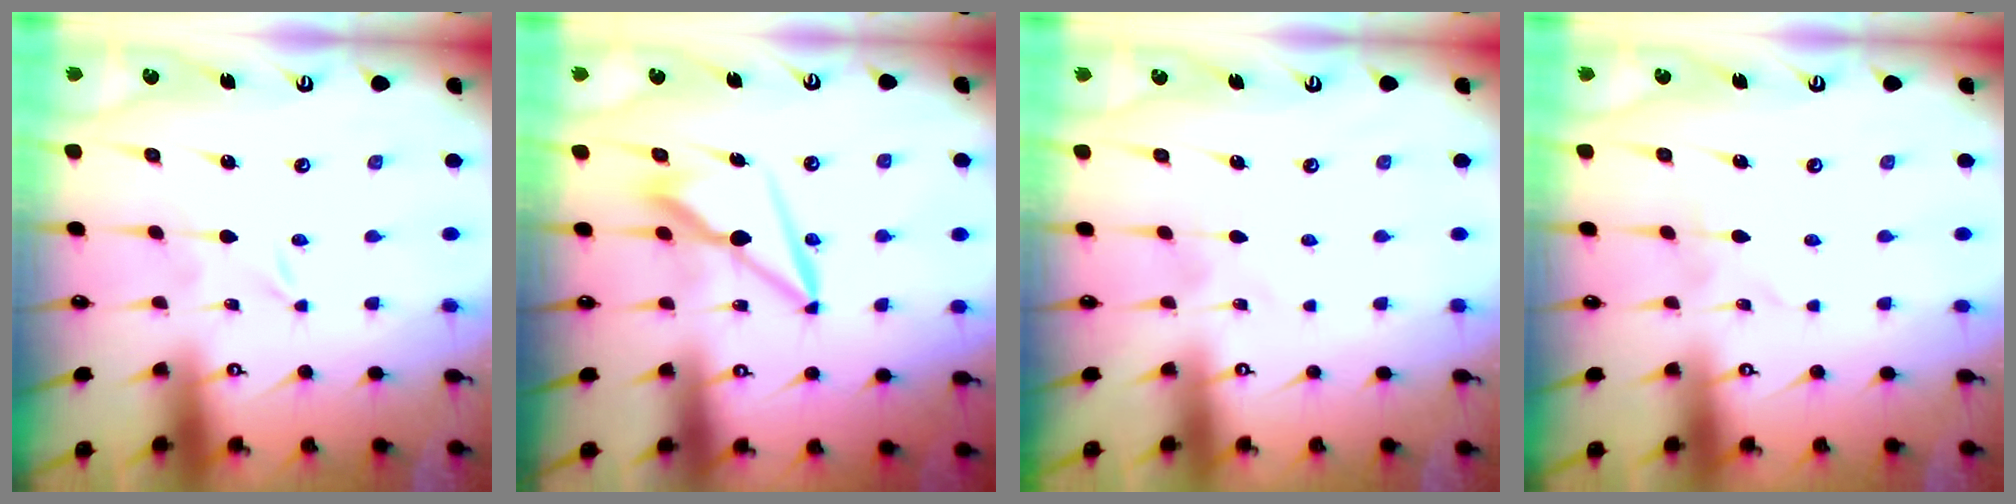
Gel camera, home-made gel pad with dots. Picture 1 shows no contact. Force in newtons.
{"total": 7.5, "press": 7.4, "slide": 1.2}
{"total": 4.7, "press": 4.6, "slide": 0.3}
{"total": 4.3, "press": 4.3, "slide": 0.4}